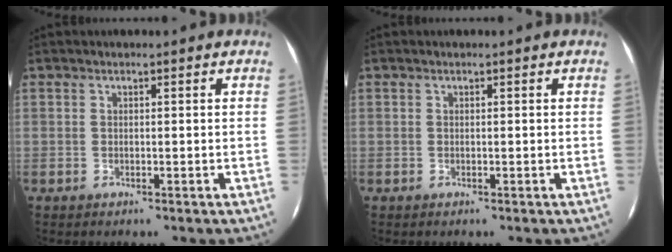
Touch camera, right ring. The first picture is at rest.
{"total": 0.0}